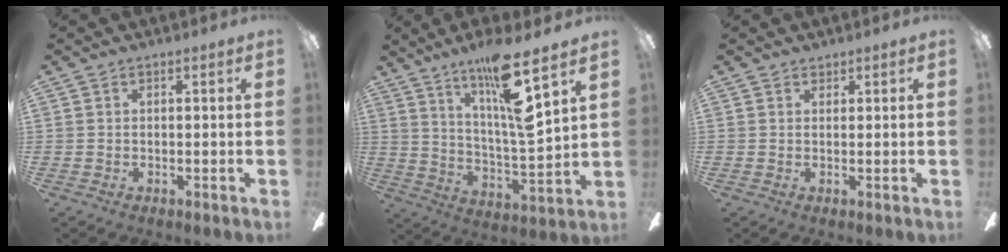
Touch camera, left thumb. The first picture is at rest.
{"total": 16.3, "force": [10.9, 1.6, 12.0], "torque": [-0.215, -0.061, 0.169]}
{"total": 1.0, "force": [0.9, 0.4, 0.0], "torque": [0.007, -0.005, 0.016]}